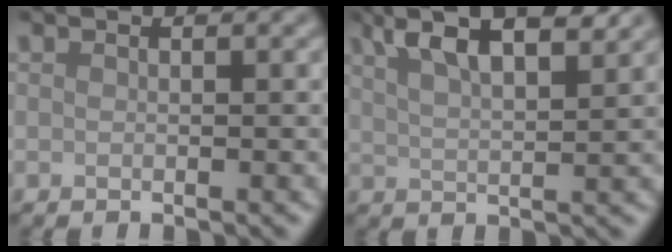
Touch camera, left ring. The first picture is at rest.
{"total": 7.6, "force": [5.1, 2.3, 5.2], "torque": [-0.090, 0.021, 0.076]}